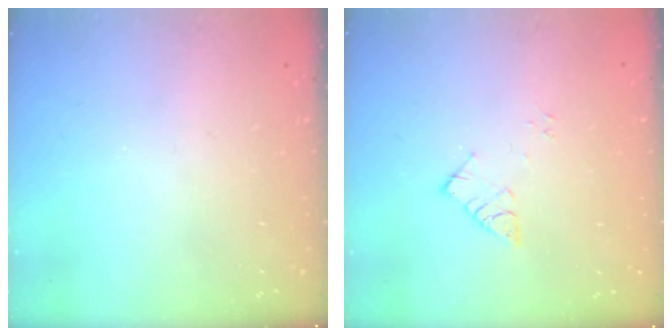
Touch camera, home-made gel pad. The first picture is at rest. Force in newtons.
{"total": 6.0, "press": 6.0, "slide": 0.3}